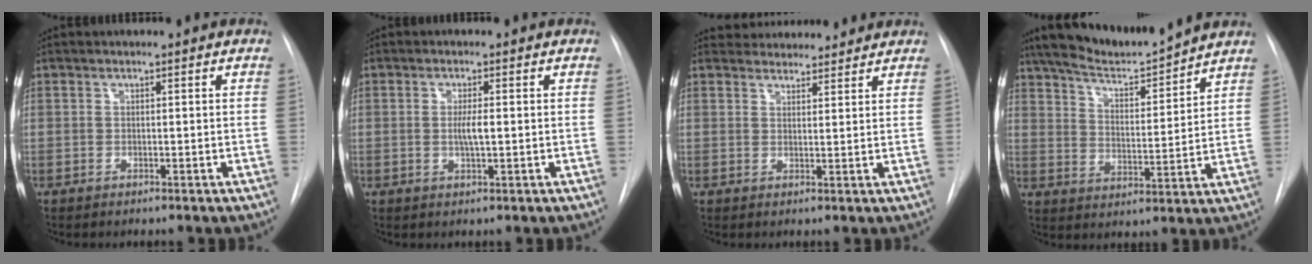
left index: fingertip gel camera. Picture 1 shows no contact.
{"total": 2.4, "force": [0.0, 0.3, 2.4], "torque": [-0.047, -0.002, 0.000]}
{"total": 7.7, "force": [7.3, 2.2, 0.9], "torque": [0.000, 0.024, 0.093]}
{"total": 13.8, "force": [12.6, 1.2, 5.3], "torque": [-0.091, -0.002, 0.205]}